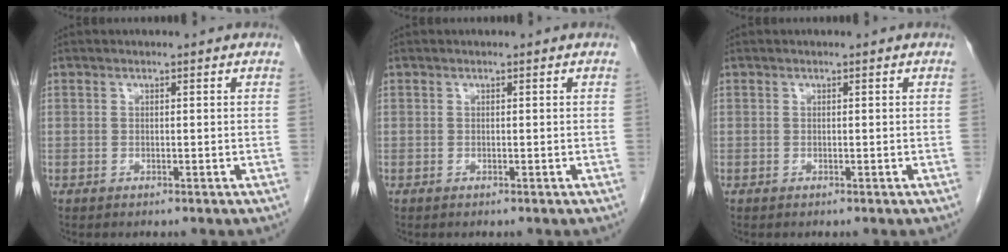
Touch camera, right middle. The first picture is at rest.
{"total": 0.0}
{"total": 0.0}